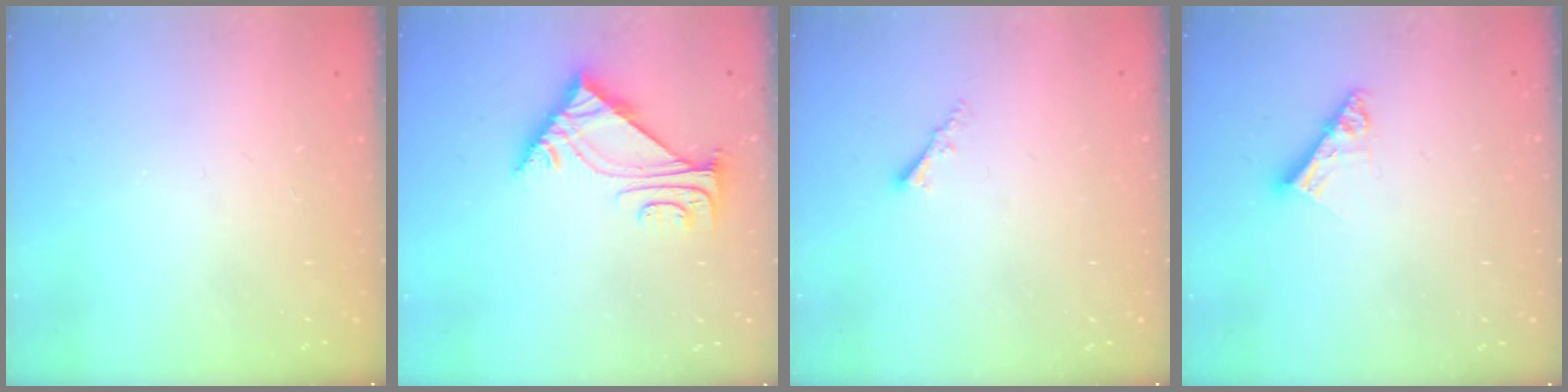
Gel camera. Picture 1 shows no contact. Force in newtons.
{"total": 6.1, "press": 6.0, "slide": 1.0}
{"total": 1.9, "press": 1.9, "slide": 0.4}
{"total": 6.5, "press": 6.5, "slide": 0.6}